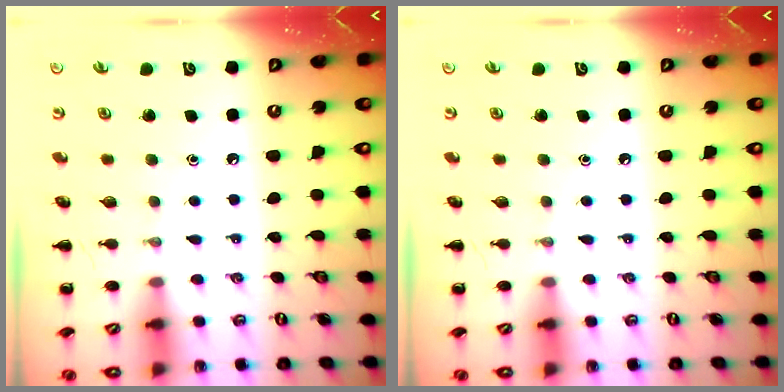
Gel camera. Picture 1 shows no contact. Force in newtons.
{"total": 0.0}